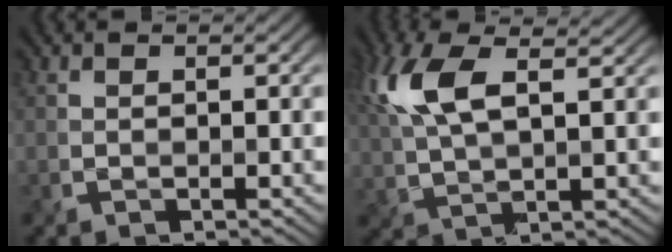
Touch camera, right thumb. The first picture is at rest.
{"total": 9.8, "force": [3.7, 4.2, 8.1], "torque": [-0.206, 0.014, 0.067]}